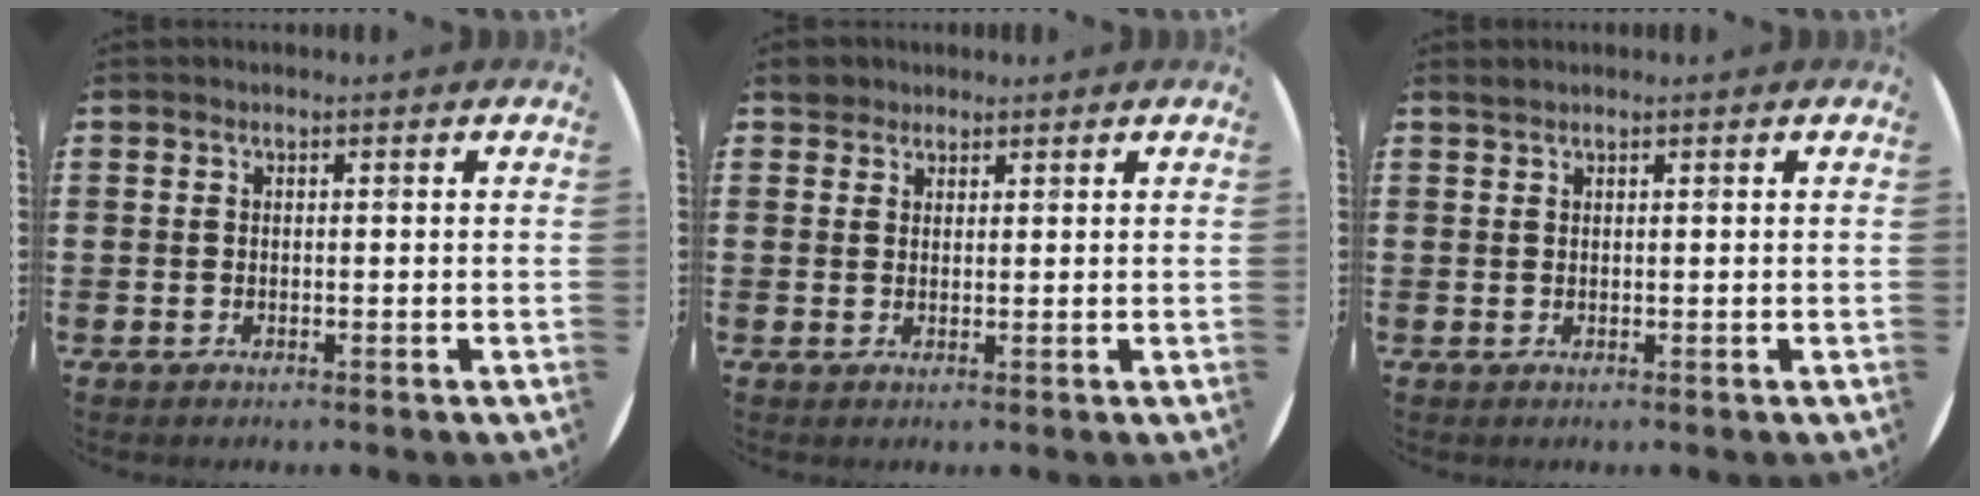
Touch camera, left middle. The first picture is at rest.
{"total": 2.2, "force": [2.0, 1.1, 0.1], "torque": [0.002, 0.003, 0.038]}
{"total": 0.5, "force": [0.5, 0.0, 0.0], "torque": [0.000, 0.001, 0.011]}